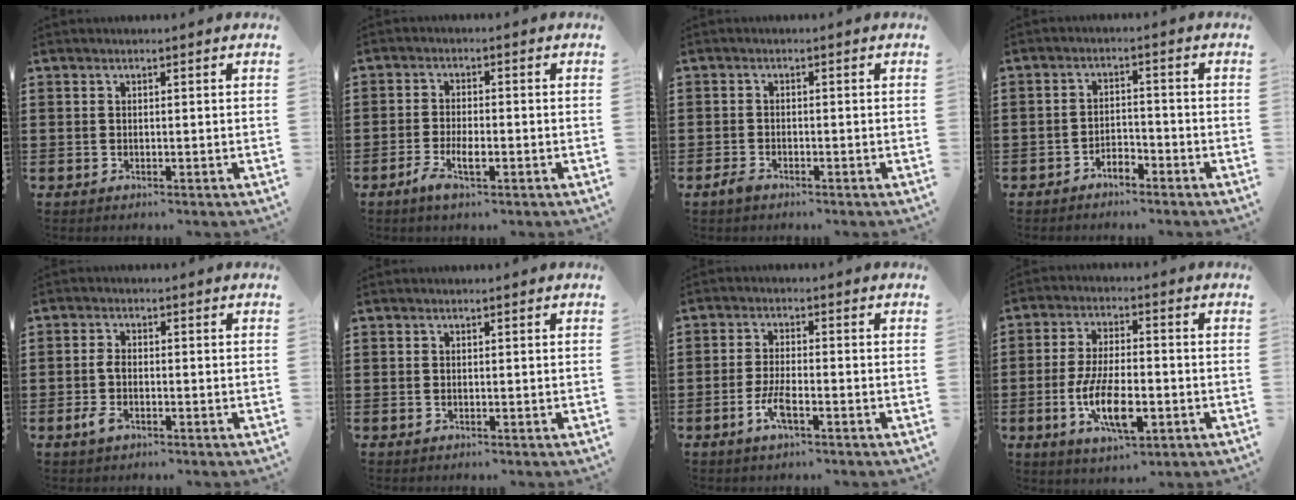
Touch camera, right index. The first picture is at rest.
{"total": 3.8, "force": [-1.8, 1.2, 3.1], "torque": [-0.067, -0.001, -0.037]}
{"total": 1.6, "force": [-1.2, 0.6, 0.8], "torque": [-0.026, -0.004, -0.027]}
{"total": 2.7, "force": [-2.5, 0.8, 0.8], "torque": [-0.020, 0.006, -0.051]}
{"total": 3.0, "force": [-1.0, 1.5, 2.5], "torque": [-0.070, -0.008, -0.024]}
{"total": 0.0}
{"total": 4.3, "force": [-2.0, 1.1, 3.6], "torque": [-0.081, -0.004, -0.042]}
{"total": 10.5, "force": [-3.2, 4.1, 9.1], "torque": [-0.193, -0.010, -0.057]}